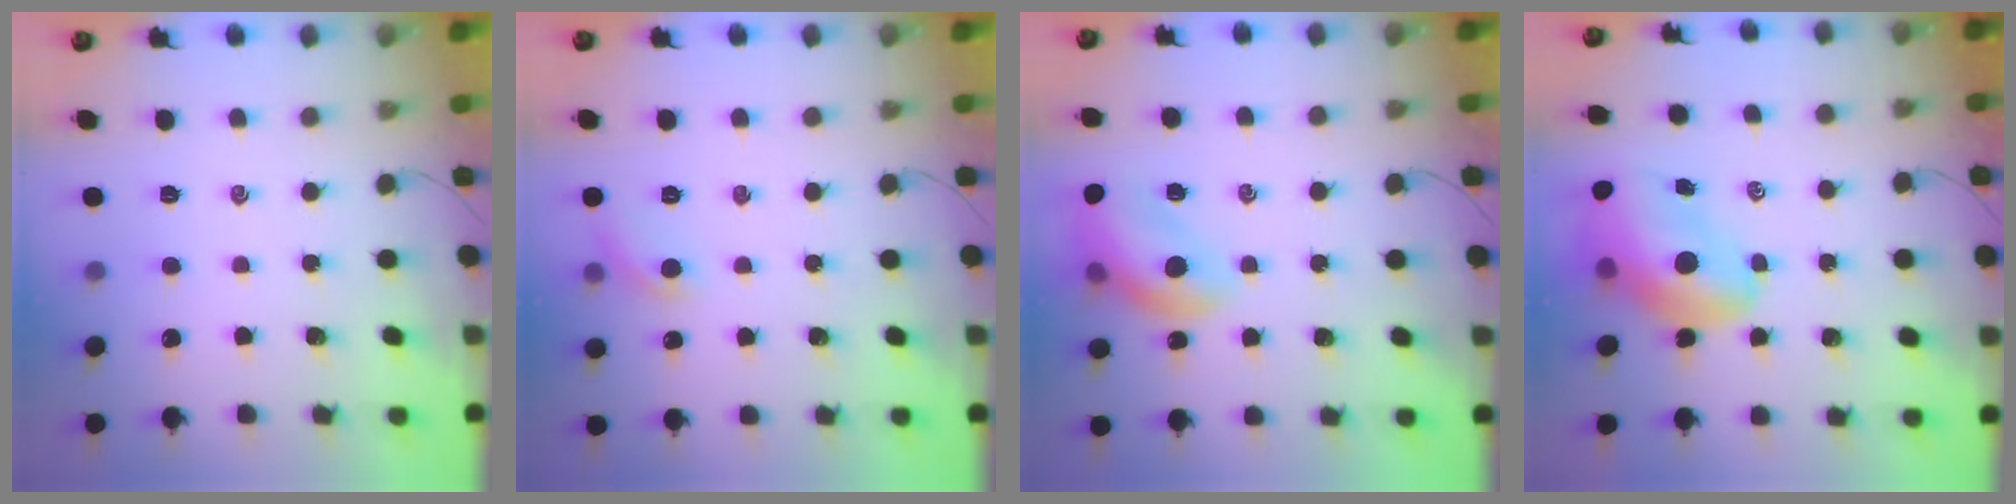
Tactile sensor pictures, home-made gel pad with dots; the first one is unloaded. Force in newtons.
{"total": 6.3, "press": 6.2, "slide": 1.2}
{"total": 14.4, "press": 14.4, "slide": 1.5}
{"total": 16.4, "press": 15.7, "slide": 4.6}